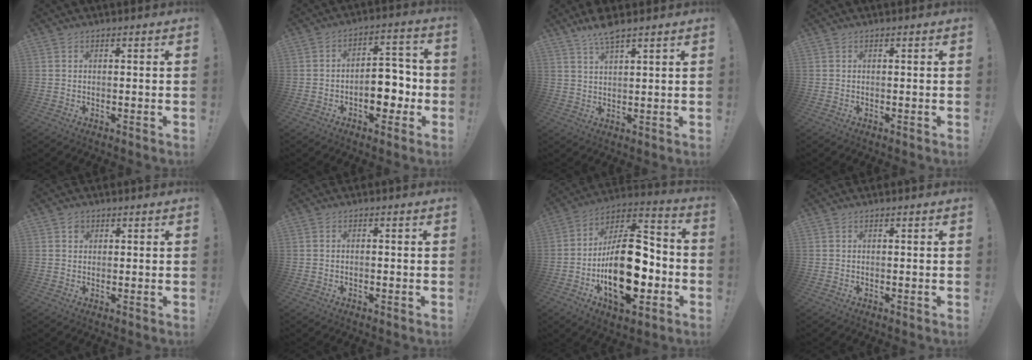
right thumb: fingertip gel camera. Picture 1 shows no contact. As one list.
[{"total": 11.1, "force": [-3.1, 6.9, 8.1], "torque": [-0.103, 0.022, -0.050]}, {"total": 5.4, "force": [4.3, 0.7, 3.2], "torque": [-0.055, -0.022, 0.073]}, {"total": 0.0}, {"total": 1.4, "force": [0.7, 1.2, 0.4], "torque": [0.000, -0.002, 0.010]}, {"total": 0.7, "force": [-0.5, 0.4, 0.3], "torque": [-0.012, 0.005, -0.007]}, {"total": 26.3, "force": [-5.9, 13.5, 21.8], "torque": [-0.375, 0.038, -0.085]}, {"total": 0.0}]